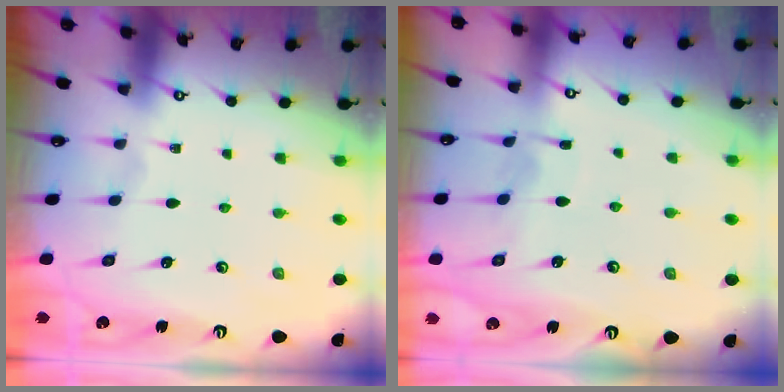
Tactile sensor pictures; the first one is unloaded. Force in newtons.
{"total": 3.9, "press": 3.9, "slide": 0.1}